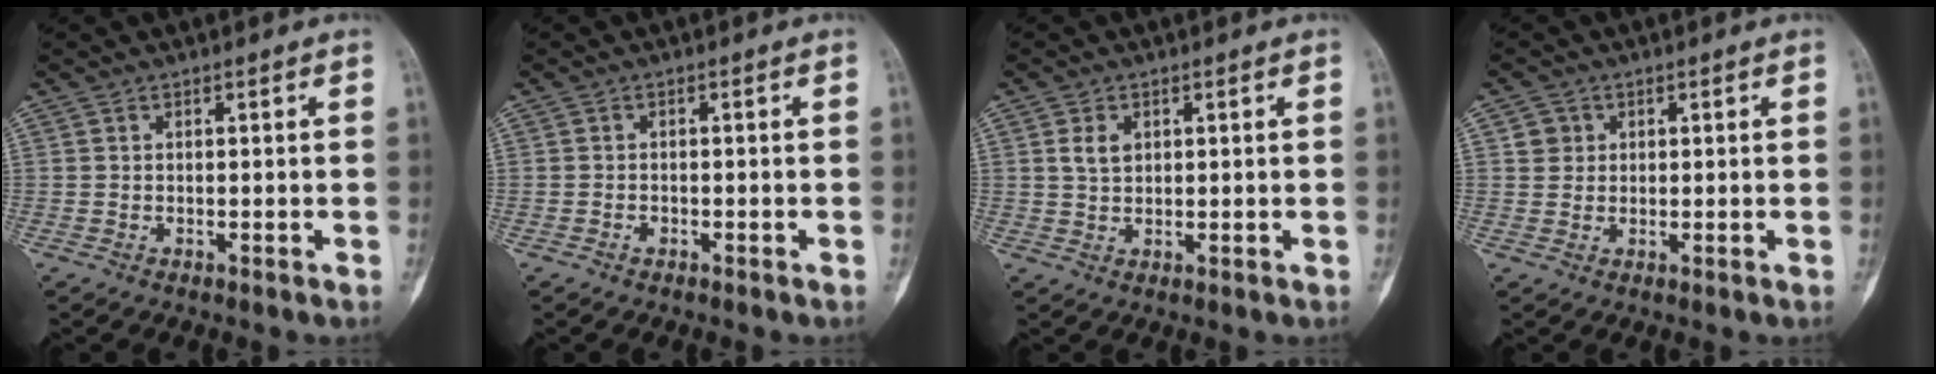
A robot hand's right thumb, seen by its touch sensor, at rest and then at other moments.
{"total": 0.7, "force": [-0.5, 0.5, 0.2], "torque": [0.000, 0.002, -0.009]}
{"total": 3.1, "force": [1.0, 2.1, 2.0], "torque": [-0.031, -0.002, 0.021]}
{"total": 2.6, "force": [0.8, 2.4, 0.4], "torque": [0.007, -0.001, 0.010]}